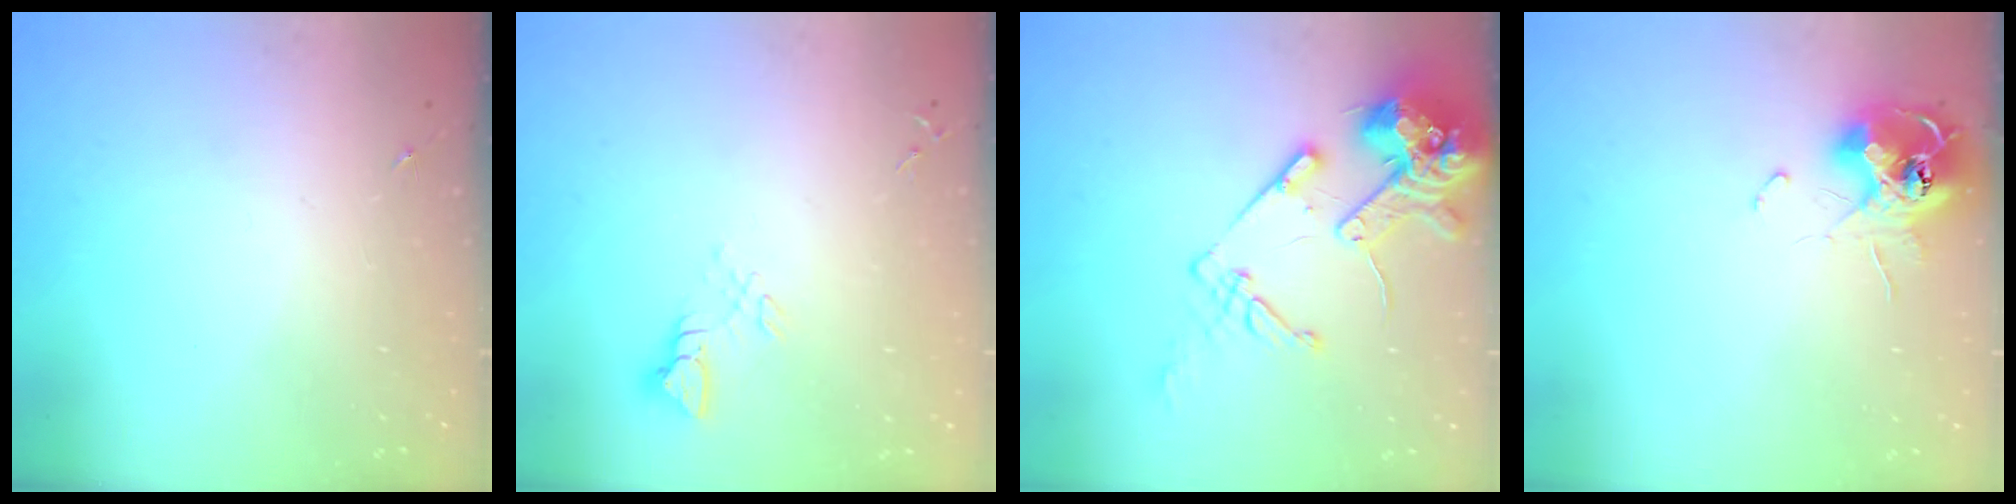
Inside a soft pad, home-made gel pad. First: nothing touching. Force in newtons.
{"total": 3.9, "press": 3.9, "slide": 0.3}
{"total": 15.8, "press": 15.6, "slide": 2.0}
{"total": 11.6, "press": 11.6, "slide": 1.1}